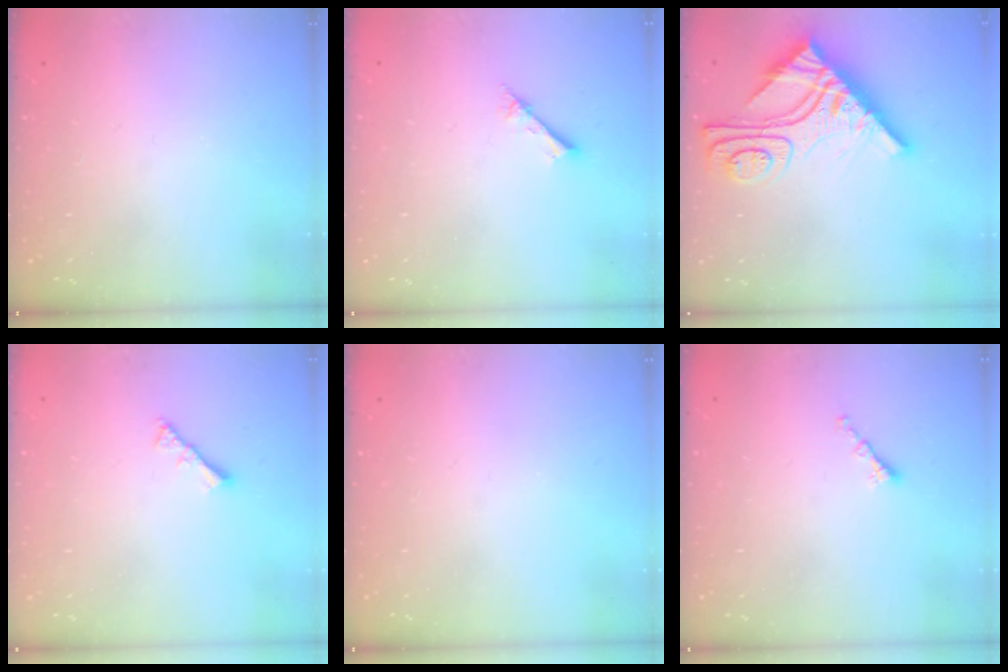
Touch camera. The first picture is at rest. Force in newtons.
{"total": 2.4, "press": 2.4, "slide": 0.3}
{"total": 17.0, "press": 16.9, "slide": 1.4}
{"total": 2.8, "press": 2.8, "slide": 0.6}
{"total": 0.0}
{"total": 1.3, "press": 1.2, "slide": 0.6}